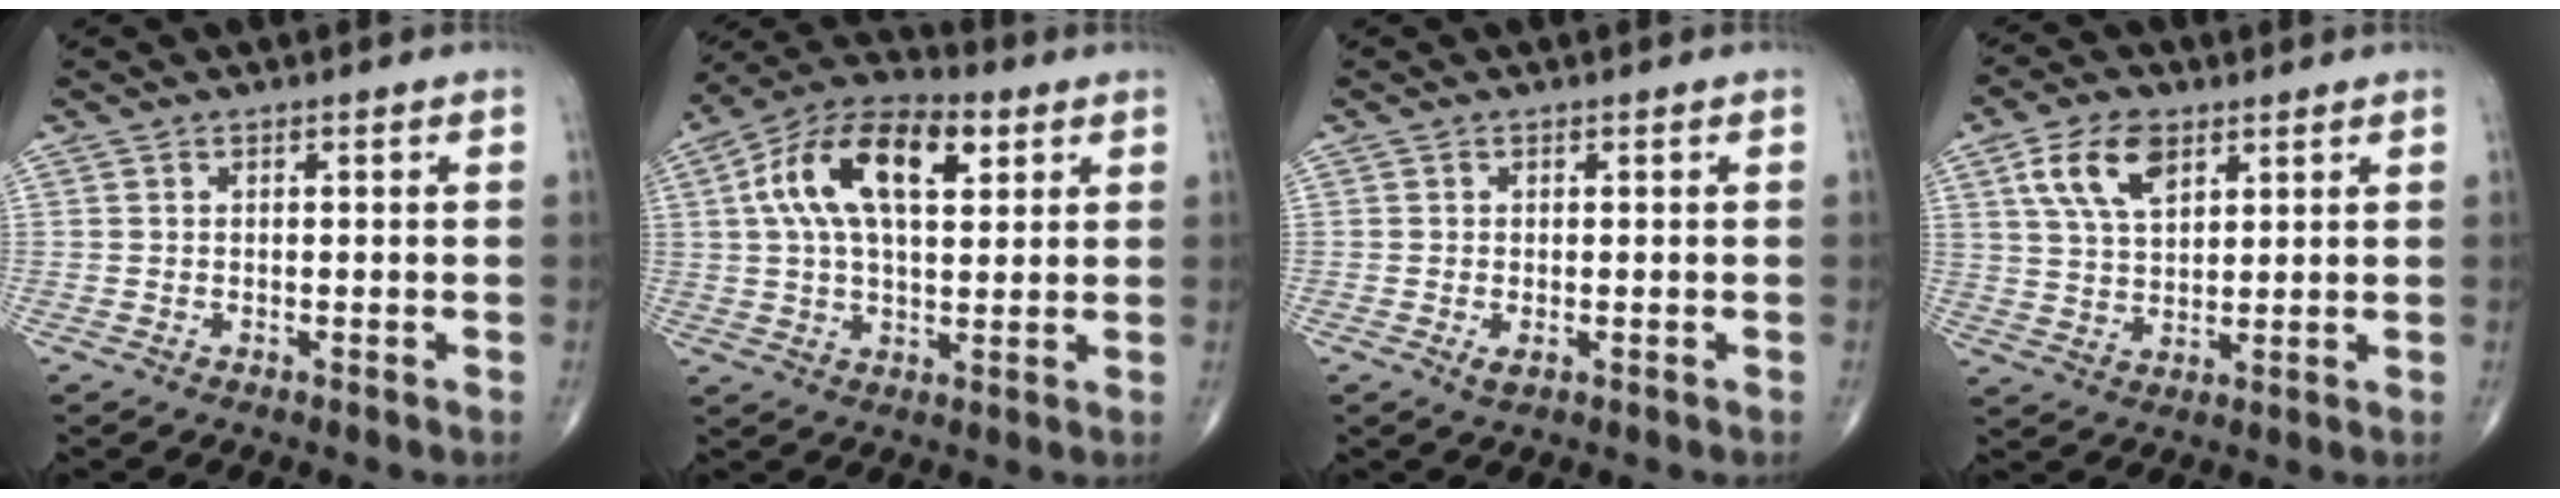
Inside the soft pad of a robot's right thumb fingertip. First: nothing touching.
{"total": 17.0, "force": [5.2, 8.8, 13.6], "torque": [-0.229, 0.018, 0.083]}
{"total": 1.4, "force": [-0.4, 0.6, 1.2], "torque": [-0.023, -0.004, -0.006]}
{"total": 9.8, "force": [4.6, 5.5, 6.7], "torque": [-0.114, -0.011, 0.089]}